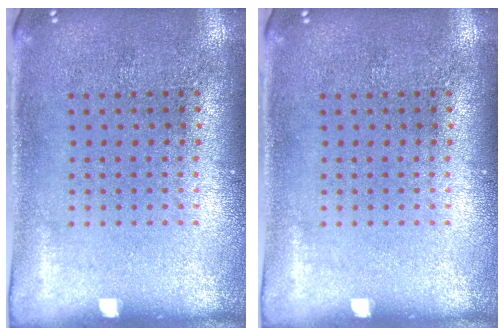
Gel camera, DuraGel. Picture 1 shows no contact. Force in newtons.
{"total": 0.0}